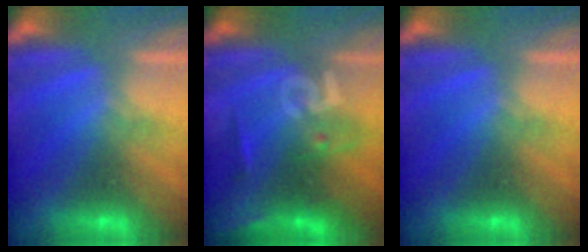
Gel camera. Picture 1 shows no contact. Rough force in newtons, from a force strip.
{"total": 2.5}
{"total": 0.0}